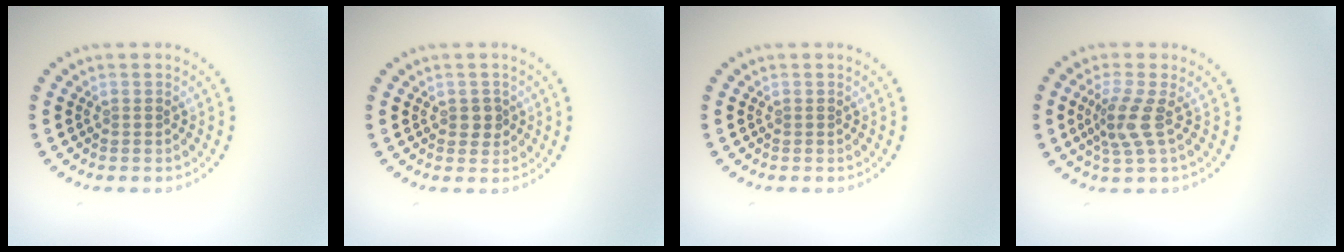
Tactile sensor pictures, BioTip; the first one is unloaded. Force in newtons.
{"total": 1.4, "press": 1.3, "slide": 0.3}
{"total": 0.0}
{"total": 2.8, "press": 2.1, "slide": 1.8}